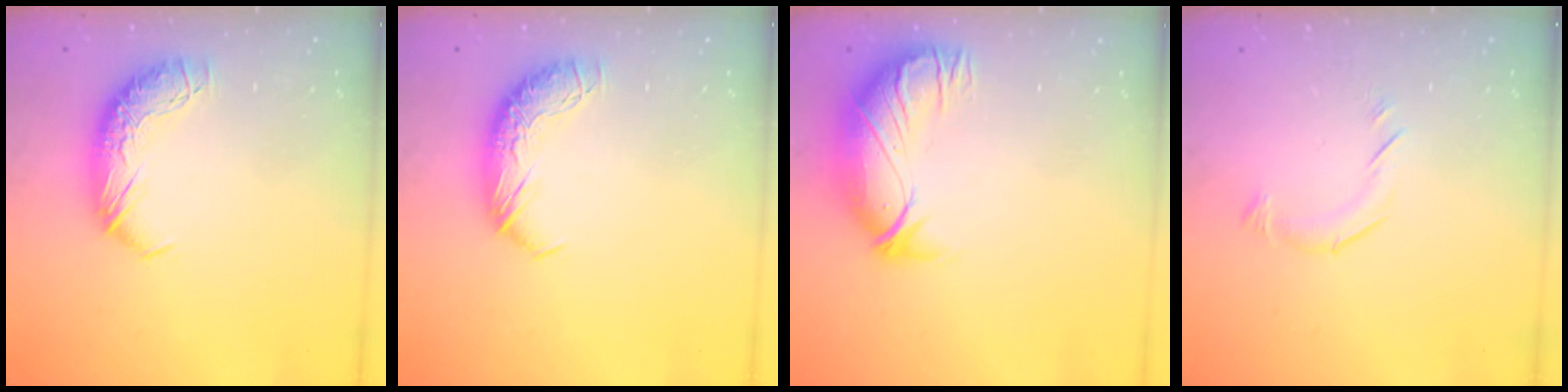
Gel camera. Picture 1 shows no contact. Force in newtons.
{"total": 0.0}
{"total": 3.0, "press": 0.2, "slide": 2.9}
{"total": 5.3, "press": 5.3, "slide": 0.6}